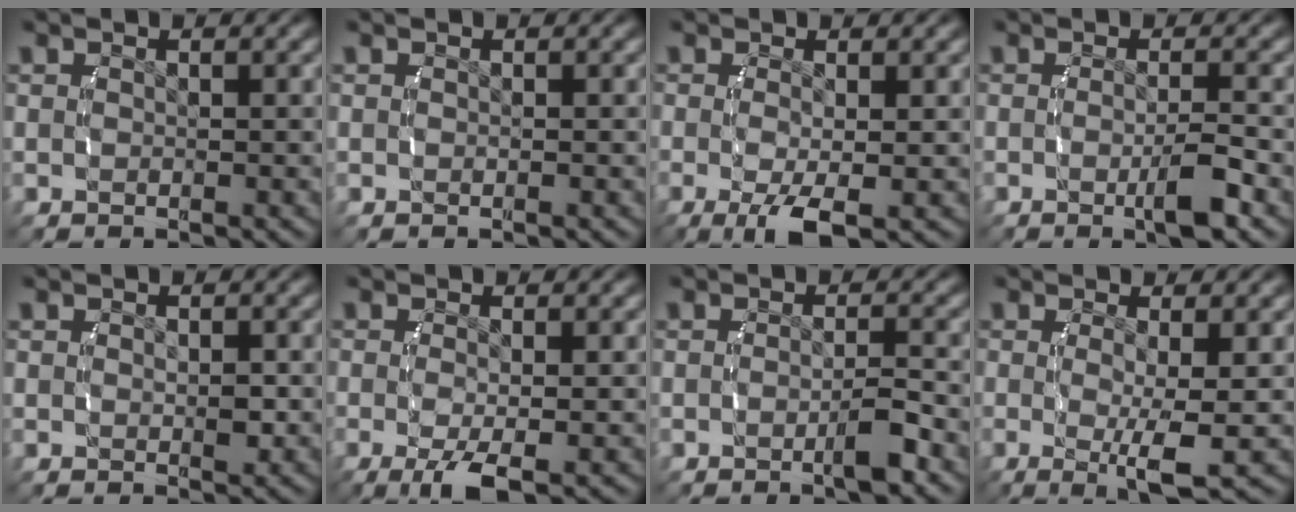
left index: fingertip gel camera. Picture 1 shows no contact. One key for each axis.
{"total": 0.0}
{"total": 4.3, "fx": -2.0, "fy": 1.4, "fz": 3.6, "tx": -0.084, "ty": -0.037, "tz": -0.015}
{"total": 3.0, "fx": -1.2, "fy": 0.1, "fz": 2.8, "tx": -0.044, "ty": -0.003, "tz": -0.021}
{"total": 0.9, "fx": 0.0, "fy": 0.3, "fz": 0.9, "tx": -0.016, "ty": -0.010, "tz": 0.006}
{"total": 3.9, "fx": -2.0, "fy": 1.2, "fz": 3.1, "tx": -0.076, "ty": -0.033, "tz": -0.017}
{"total": 2.3, "fx": -1.2, "fy": 0.1, "fz": 2.0, "tx": -0.028, "ty": 0.000, "tz": -0.023}
{"total": 4.8, "fx": -1.1, "fy": 0.7, "fz": 4.6, "tx": -0.079, "ty": -0.022, "tz": -0.010}